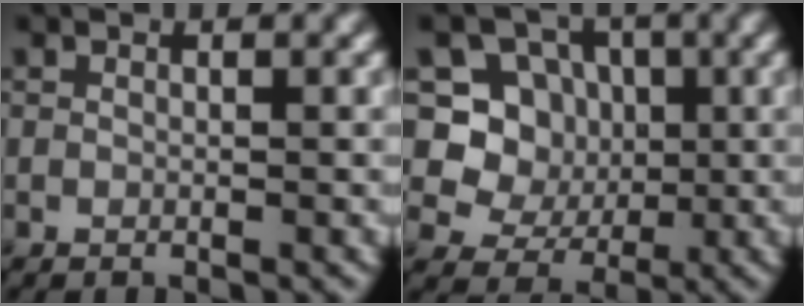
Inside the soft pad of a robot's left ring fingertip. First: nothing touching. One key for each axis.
{"total": 6.2, "fx": 0.8, "fy": 5.7, "fz": 2.2, "tx": -0.030, "ty": 0.005, "tz": 0.000}